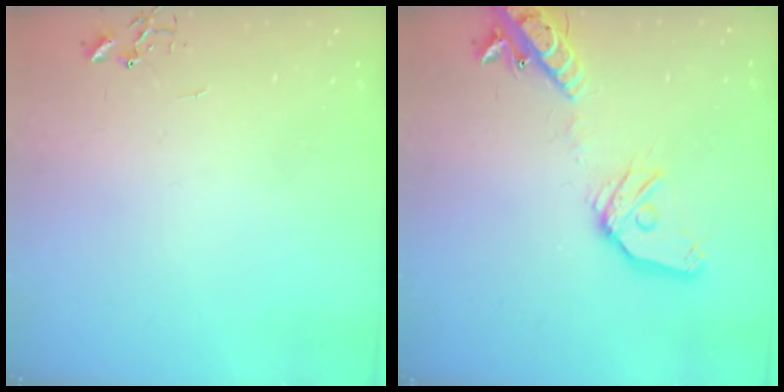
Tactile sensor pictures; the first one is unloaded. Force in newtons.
{"total": 17.4, "press": 17.1, "slide": 3.1}